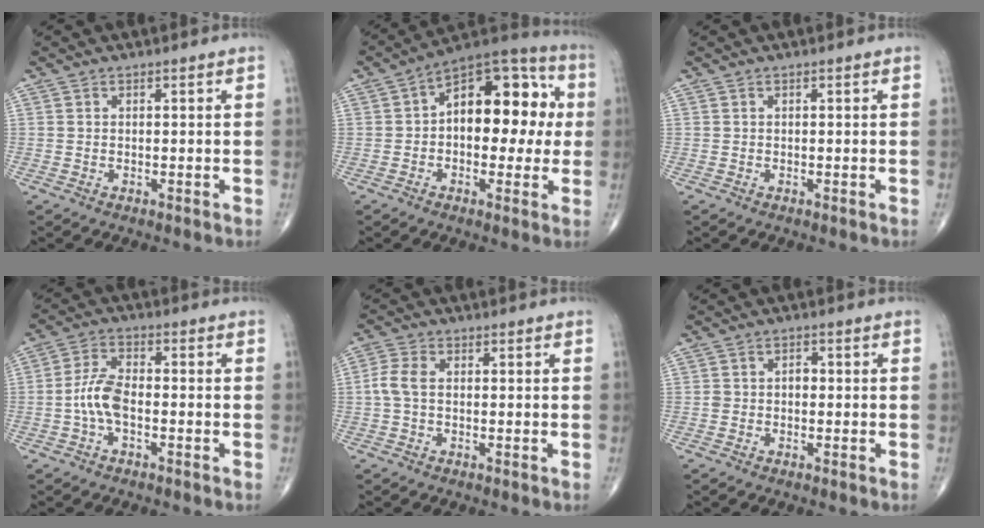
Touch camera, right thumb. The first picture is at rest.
{"total": 17.6, "force": [1.5, 10.2, 14.3], "torque": [-0.160, 0.040, 0.012]}
{"total": 0.0}
{"total": 6.2, "force": [-1.6, 3.0, 5.3], "torque": [-0.113, 0.020, -0.035]}
{"total": 4.0, "force": [0.0, 2.5, 3.2], "torque": [-0.077, 0.010, -0.007]}
{"total": 2.0, "force": [-0.3, 1.6, 1.2], "torque": [-0.013, 0.009, -0.009]}